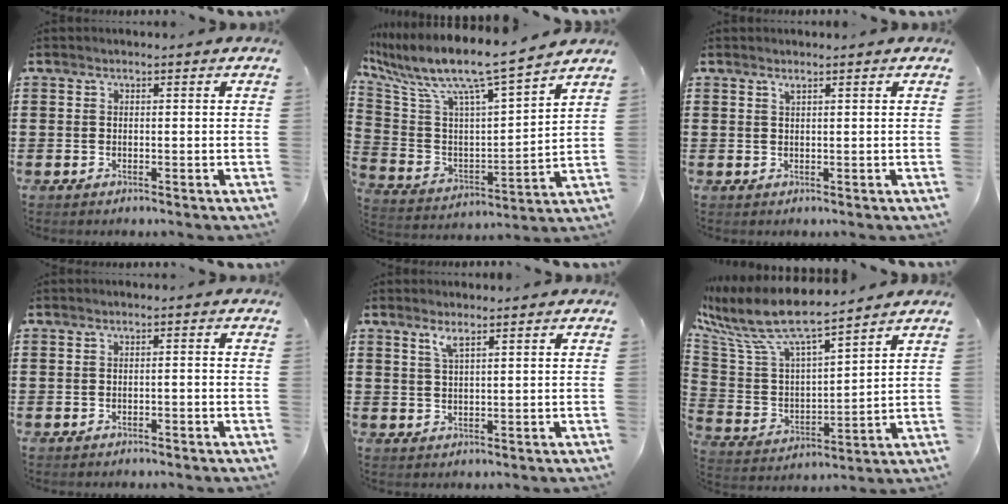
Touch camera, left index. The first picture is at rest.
{"total": 8.5, "force": [7.2, 0.1, 4.5], "torque": [-0.123, -0.068, 0.111]}
{"total": 0.8, "force": [0.5, 0.0, 0.6], "torque": [-0.013, -0.001, 0.011]}
{"total": 0.9, "force": [-0.8, 0.2, 0.3], "torque": [-0.010, -0.001, -0.016]}
{"total": 2.4, "force": [1.7, 0.3, 1.7], "torque": [-0.040, 0.000, 0.031]}
{"total": 10.0, "force": [8.4, 1.7, 5.1], "torque": [-0.143, -0.055, 0.143]}